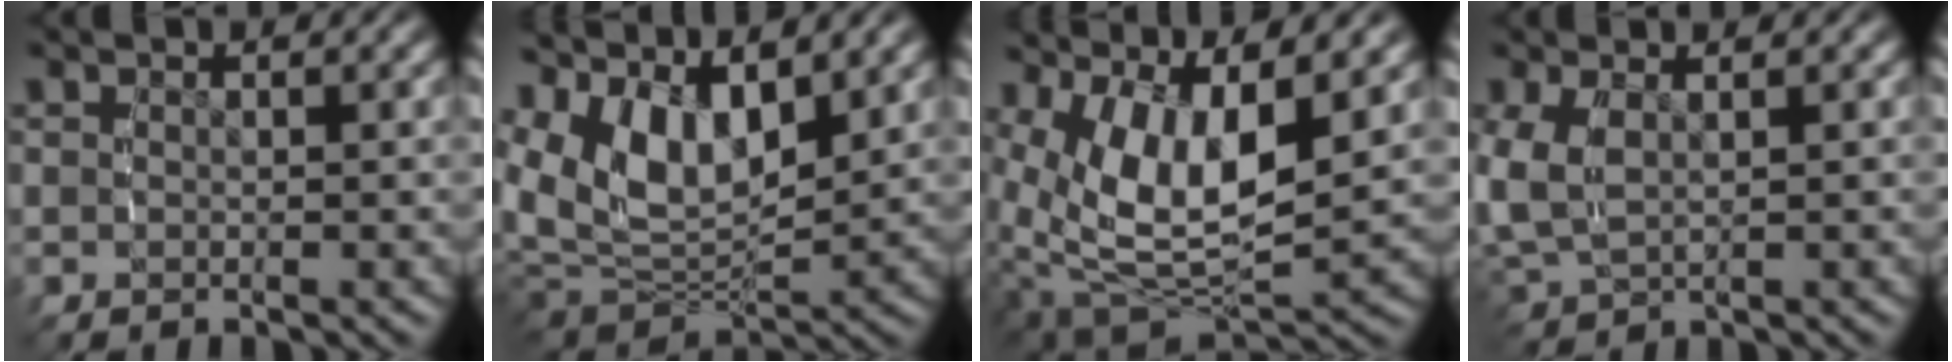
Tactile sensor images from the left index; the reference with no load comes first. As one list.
[{"total": 9.5, "force": [1.8, 6.6, 6.6], "torque": [-0.141, -0.013, 0.039]}, {"total": 9.7, "force": [-0.6, 5.9, 7.8], "torque": [-0.153, -0.046, 0.016]}, {"total": 3.3, "force": [0.3, 2.5, 2.2], "torque": [-0.069, -0.010, 0.019]}]